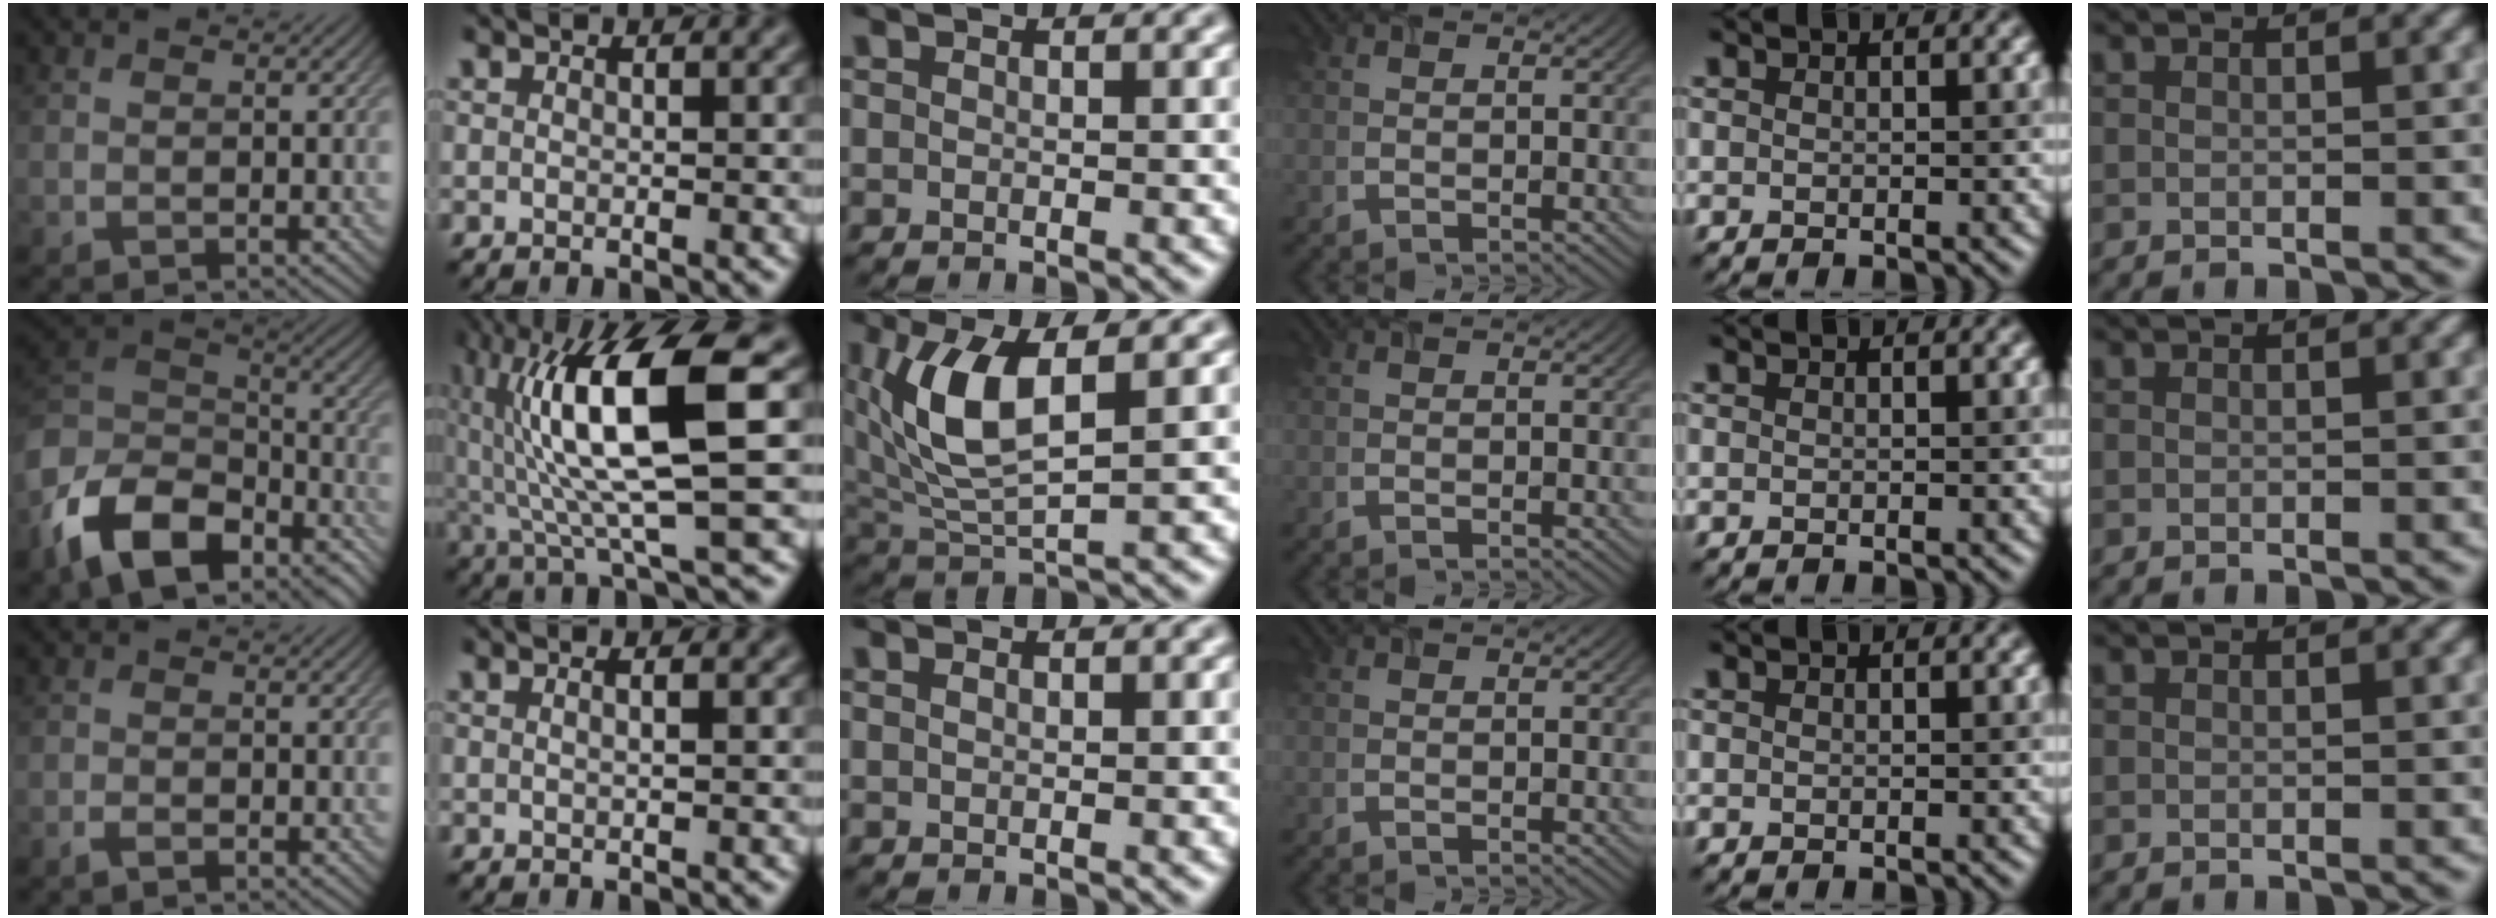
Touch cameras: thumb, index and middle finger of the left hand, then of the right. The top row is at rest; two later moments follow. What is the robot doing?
{"motion": "lift_and_place", "object": "timer"}